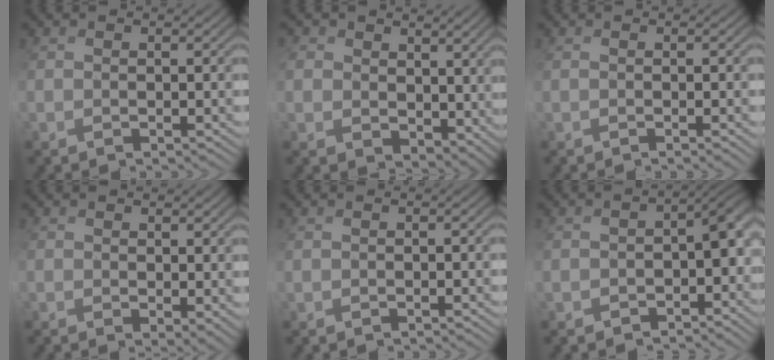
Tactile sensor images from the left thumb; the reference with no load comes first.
{"total": 7.0, "force": [2.6, 5.4, 3.5], "torque": [-0.107, -0.013, 0.065]}
{"total": 1.7, "force": [-0.5, 0.3, 1.6], "torque": [-0.018, -0.004, 0.009]}
{"total": 3.5, "force": [-0.4, 1.8, 2.9], "torque": [-0.067, -0.014, -0.002]}
{"total": 1.2, "force": [-0.4, 0.2, 1.1], "torque": [-0.009, 0.000, 0.009]}
{"total": 5.3, "force": [-2.6, 3.1, 3.4], "torque": [-0.045, -0.015, -0.040]}